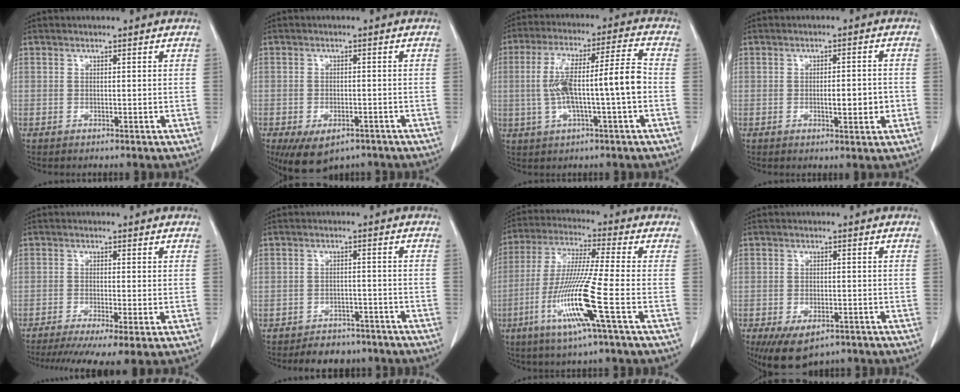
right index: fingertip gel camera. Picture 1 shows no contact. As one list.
[{"total": 8.1, "force": [-5.4, 4.2, 4.4], "torque": [-0.071, -0.006, -0.077]}, {"total": 12.4, "force": [-1.3, 0.9, 12.3], "torque": [-0.227, 0.026, -0.021]}, {"total": 4.3, "force": [-0.9, 1.1, 4.1], "torque": [-0.062, -0.001, -0.008]}, {"total": 8.8, "force": [-6.2, 0.8, 6.3], "torque": [-0.094, -0.015, -0.101]}, {"total": 7.1, "force": [-6.1, 3.4, 1.1], "torque": [0.000, 0.006, -0.078]}, {"total": 13.4, "force": [-4.9, -1.5, 12.4], "torque": [-0.251, -0.023, -0.101]}, {"total": 8.5, "force": [-5.7, 4.1, 4.8], "torque": [-0.079, -0.008, -0.085]}]